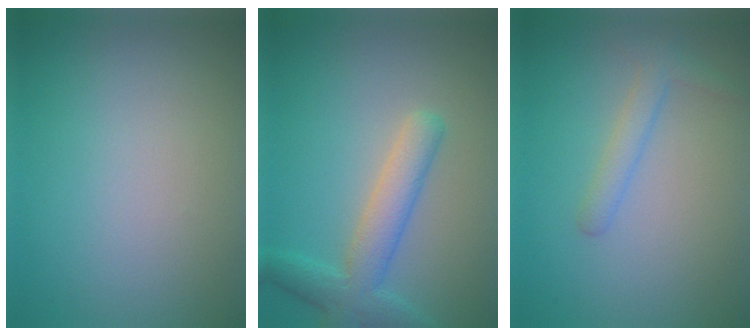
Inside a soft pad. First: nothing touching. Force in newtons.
{"total": 4.4, "press": 4.4, "slide": 0.2}
{"total": 2.0, "press": 1.9, "slide": 0.1}